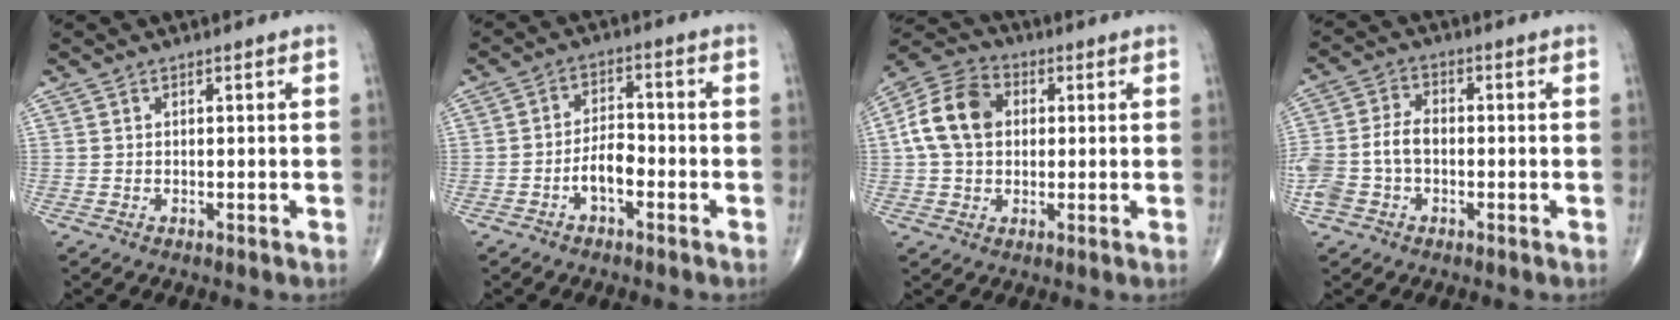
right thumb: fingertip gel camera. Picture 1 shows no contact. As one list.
[{"total": 5.3, "force": [-2.3, 2.6, 3.9], "torque": [-0.061, 0.027, -0.045]}, {"total": 12.0, "force": [1.5, 8.9, 7.9], "torque": [-0.142, 0.024, 0.017]}, {"total": 8.3, "force": [-1.6, 5.6, 5.9], "torque": [-0.131, 0.027, -0.035]}]